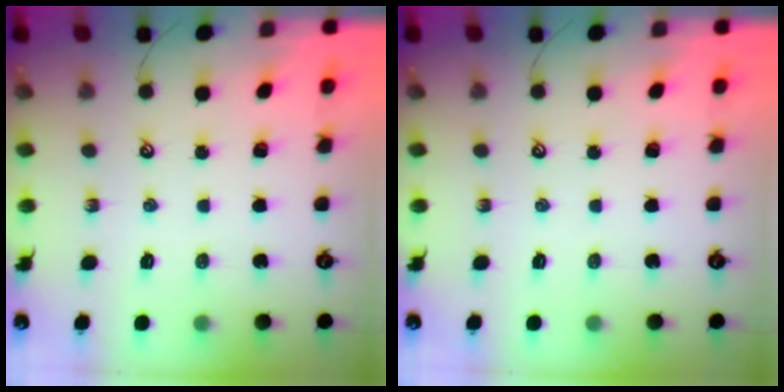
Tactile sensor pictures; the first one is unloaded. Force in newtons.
{"total": 0.0}